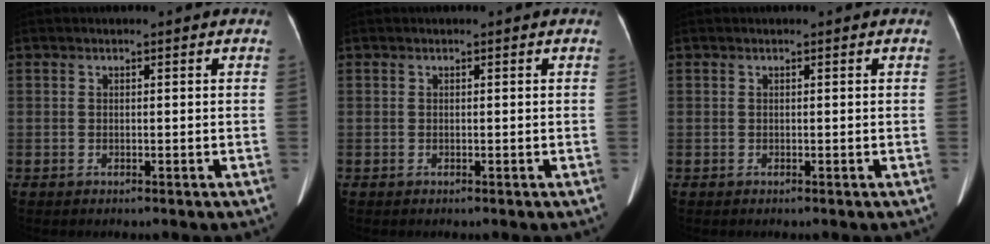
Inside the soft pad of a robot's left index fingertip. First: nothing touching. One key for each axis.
{"total": 0.0}
{"total": 0.0}